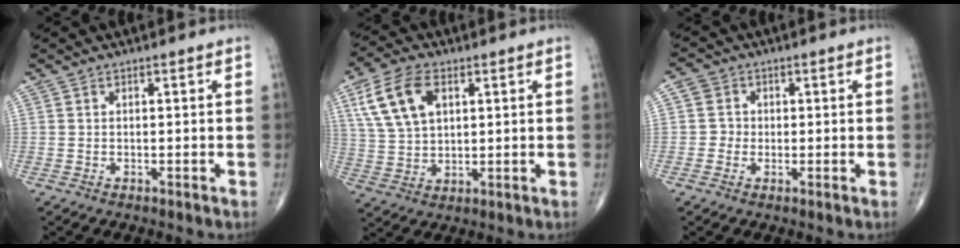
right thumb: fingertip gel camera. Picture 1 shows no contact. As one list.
[{"total": 11.4, "force": [4.4, 6.7, 8.2], "torque": [-0.158, 0.000, 0.088]}, {"total": 3.2, "force": [-0.2, 3.1, 0.8], "torque": [0.006, 0.007, -0.009]}]